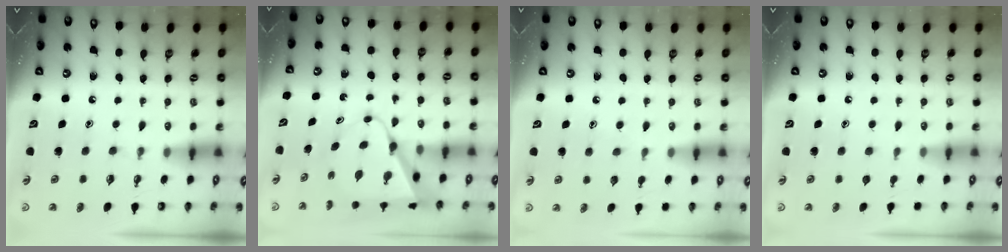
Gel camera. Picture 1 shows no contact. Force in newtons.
{"total": 9.0, "press": 8.9, "slide": 0.5}
{"total": 5.5, "press": 5.4, "slide": 0.7}
{"total": 0.0}